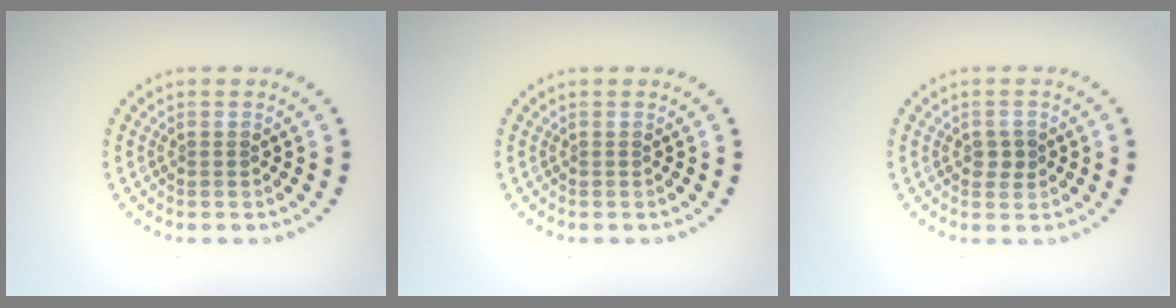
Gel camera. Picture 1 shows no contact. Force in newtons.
{"total": 0.0}
{"total": 1.5, "press": 1.5, "slide": 0.1}